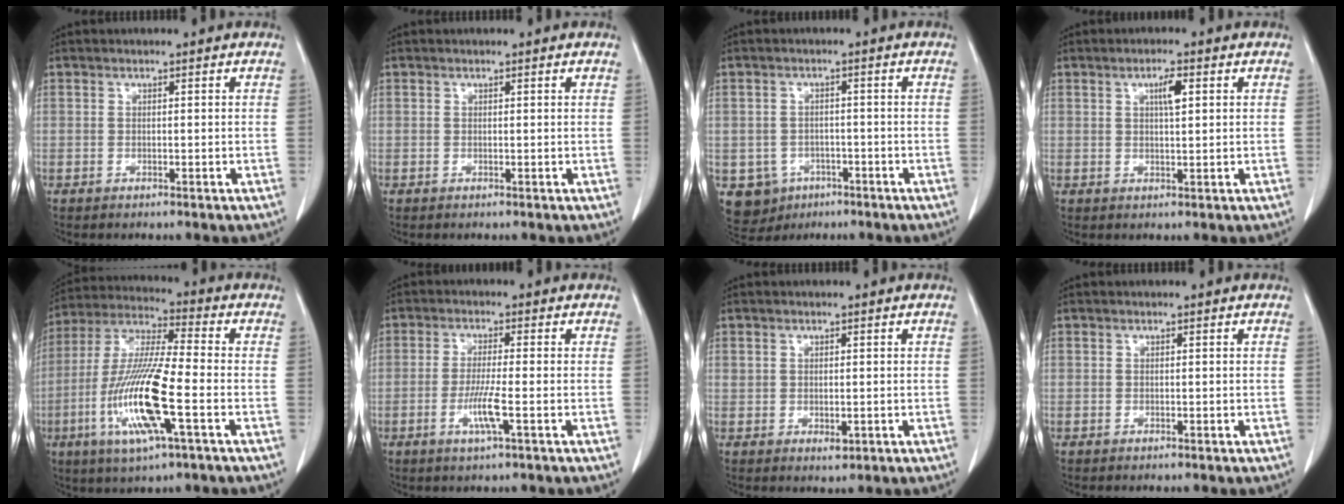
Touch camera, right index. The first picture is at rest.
{"total": 0.0}
{"total": 6.1, "force": [-2.6, 5.4, 0.9], "torque": [-0.019, 0.008, -0.029]}
{"total": 3.0, "force": [1.1, 0.5, 2.7], "torque": [-0.048, 0.000, 0.018]}
{"total": 15.6, "force": [-4.7, 1.4, 14.8], "torque": [-0.307, -0.015, -0.090]}
{"total": 4.8, "force": [-1.6, -0.2, 4.6], "torque": [-0.090, -0.010, -0.032]}
{"total": 1.9, "force": [-0.1, 1.3, 1.3], "torque": [-0.021, -0.003, 0.004]}
{"total": 0.0}